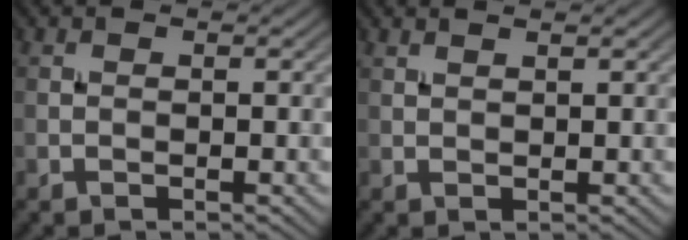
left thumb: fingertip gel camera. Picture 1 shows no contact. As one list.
[{"total": 1.0, "force": [0.9, 0.1, 0.4], "torque": [-0.010, 0.000, 0.018]}]